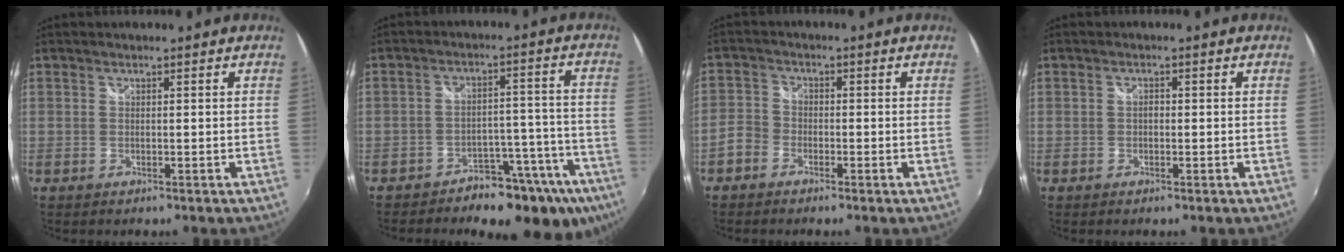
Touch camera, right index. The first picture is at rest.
{"total": 13.8, "force": [-10.2, 6.8, 6.3], "torque": [-0.067, 0.024, -0.130]}
{"total": 3.4, "force": [-2.1, 2.5, 0.9], "torque": [-0.021, 0.010, -0.049]}
{"total": 0.9, "force": [-0.2, 0.7, 0.5], "torque": [-0.008, 0.002, -0.006]}